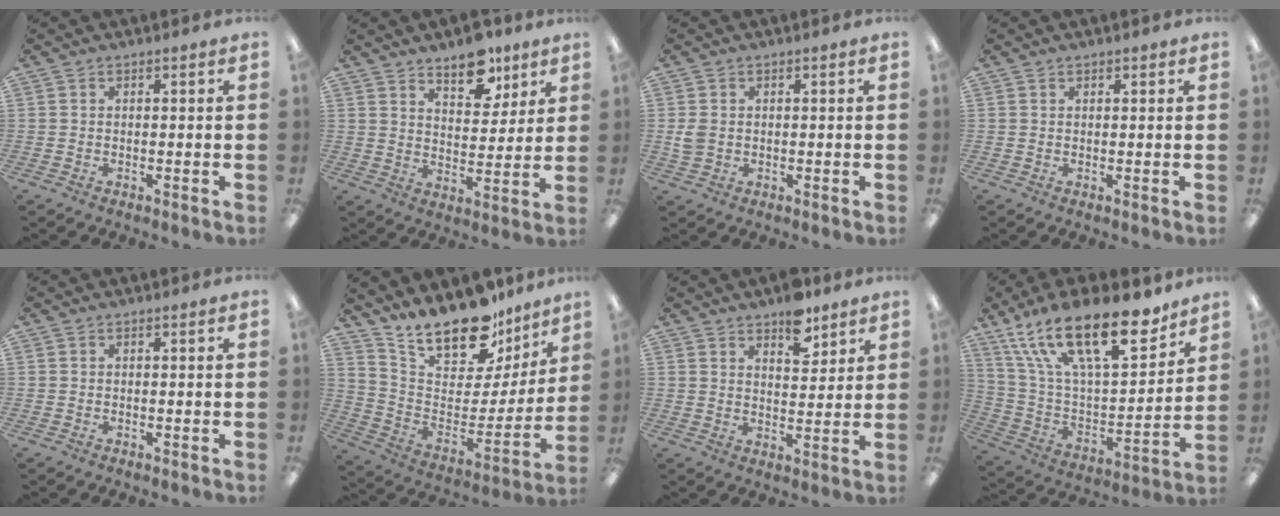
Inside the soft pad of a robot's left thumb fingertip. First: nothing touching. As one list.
[{"total": 10.0, "force": [7.7, 4.9, 4.2], "torque": [-0.043, -0.045, 0.133]}, {"total": 2.8, "force": [0.3, 2.3, 1.6], "torque": [-0.023, 0.002, 0.004]}, {"total": 0.7, "force": [0.6, 0.4, 0.2], "torque": [-0.003, 0.001, 0.011]}, {"total": 0.0}, {"total": 20.4, "force": [16.7, 8.2, 8.4], "torque": [-0.145, -0.124, 0.297]}, {"total": 7.7, "force": [5.7, 3.6, 3.8], "torque": [-0.033, -0.035, 0.093]}, {"total": 25.8, "force": [16.7, 9.8, 17.0], "torque": [-0.291, -0.090, 0.291]}]